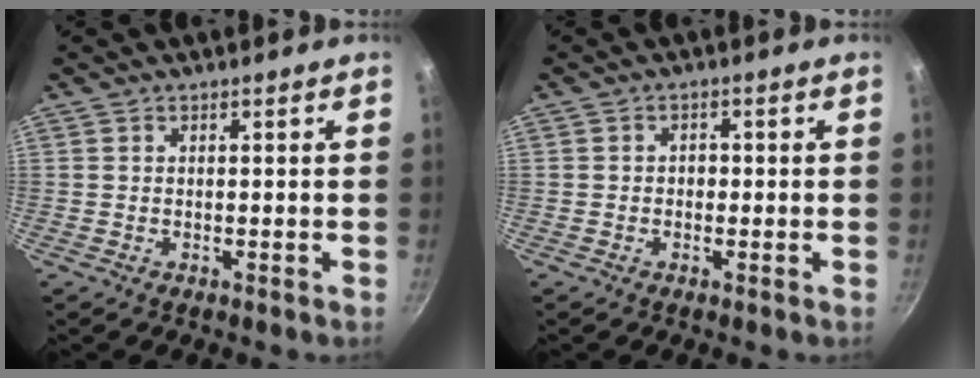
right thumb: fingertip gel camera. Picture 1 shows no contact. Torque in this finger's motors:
{"motor_torque": [-0.26, 0.22, -0.19, 0.01, -0.04]}